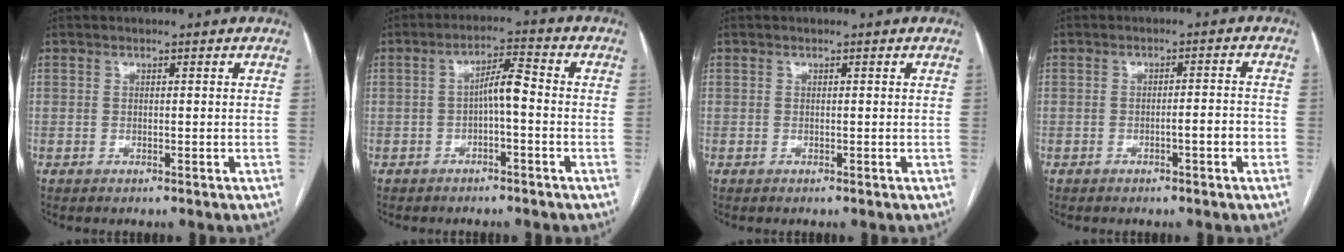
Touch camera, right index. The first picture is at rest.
{"total": 4.5, "force": [-0.8, 0.8, 4.3], "torque": [-0.073, 0.017, -0.013]}
{"total": 0.0}
{"total": 3.3, "force": [-1.3, 0.2, 3.0], "torque": [-0.041, 0.003, -0.020]}